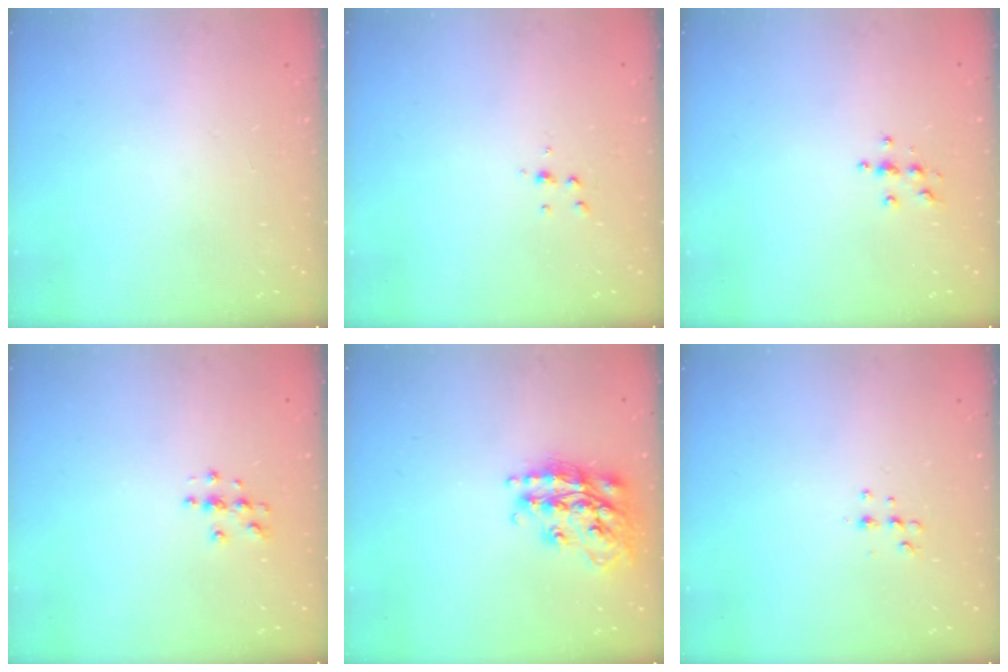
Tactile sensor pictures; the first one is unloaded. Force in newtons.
{"total": 3.8, "press": 3.8, "slide": 0.4}
{"total": 3.9, "press": 3.8, "slide": 0.5}
{"total": 3.8, "press": 3.8, "slide": 0.4}
{"total": 17.9, "press": 17.8, "slide": 1.3}
{"total": 5.3, "press": 5.2, "slide": 0.8}